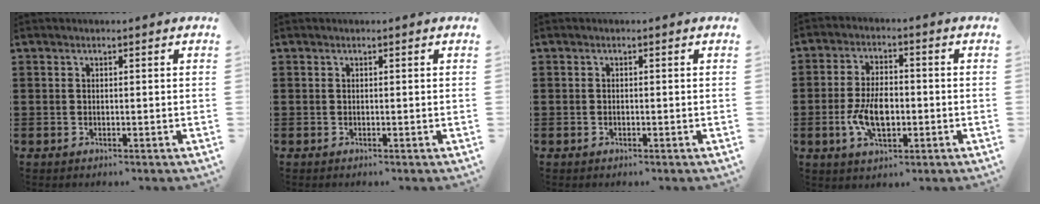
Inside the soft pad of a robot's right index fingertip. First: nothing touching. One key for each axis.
{"total": 0.0}
{"total": 0.0}
{"total": 7.4, "fx": -1.4, "fy": 4.0, "fz": 6.1, "tx": -0.133, "ty": 0.001, "tz": -0.029}